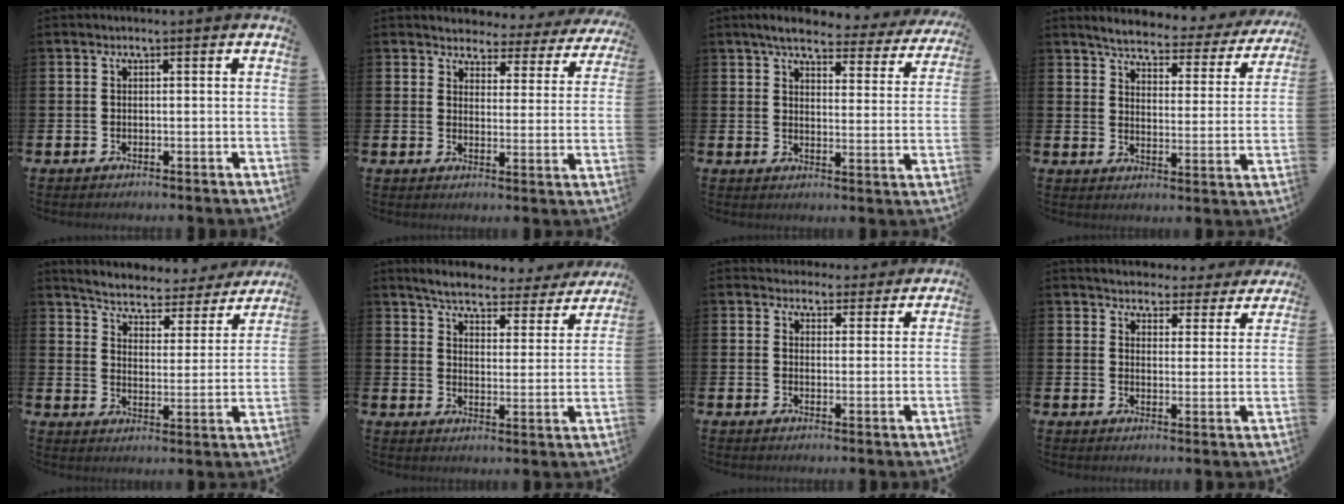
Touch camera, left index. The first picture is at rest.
{"total": 3.1, "force": [2.8, 1.1, -0.1], "torque": [-0.011, -0.034, 0.041]}
{"total": 5.2, "force": [4.7, 1.1, 2.0], "torque": [-0.052, -0.027, 0.076]}
{"total": 4.6, "force": [4.2, 0.8, 1.5], "torque": [-0.052, -0.036, 0.065]}
{"total": 4.5, "force": [4.3, 1.1, 0.8], "torque": [-0.040, -0.038, 0.065]}
{"total": 5.1, "force": [4.8, 0.8, 1.6], "torque": [-0.047, -0.035, 0.075]}
{"total": 3.8, "force": [3.6, 1.4, -0.1], "torque": [0.003, -0.024, 0.062]}
{"total": 4.2, "force": [4.1, 0.9, -0.1], "torque": [-0.013, -0.033, 0.068]}